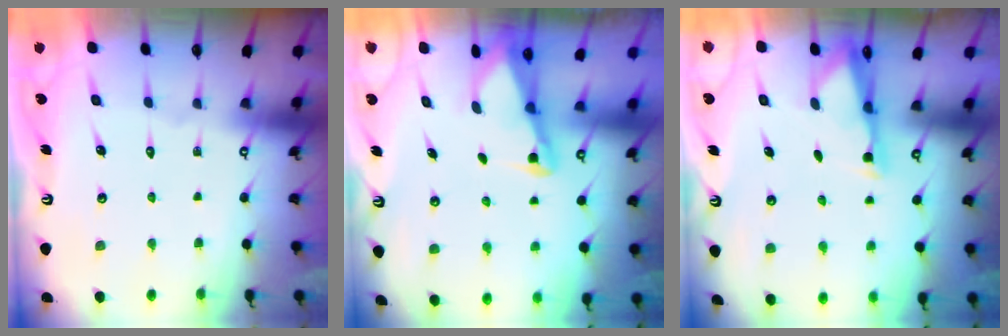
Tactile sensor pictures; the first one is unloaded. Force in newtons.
{"total": 2.1, "press": 2.1, "slide": 0.3}
{"total": 3.0, "press": 2.9, "slide": 0.5}